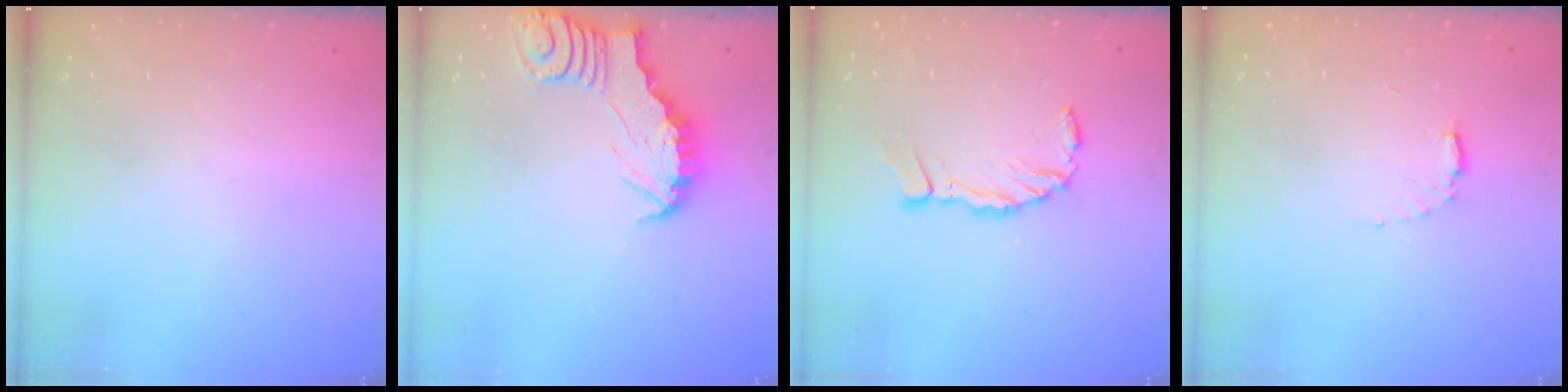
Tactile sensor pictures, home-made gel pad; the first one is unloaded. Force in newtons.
{"total": 2.6, "press": 2.6, "slide": 0.2}
{"total": 6.8, "press": 6.7, "slide": 1.2}
{"total": 4.7, "press": 4.7, "slide": 0.6}